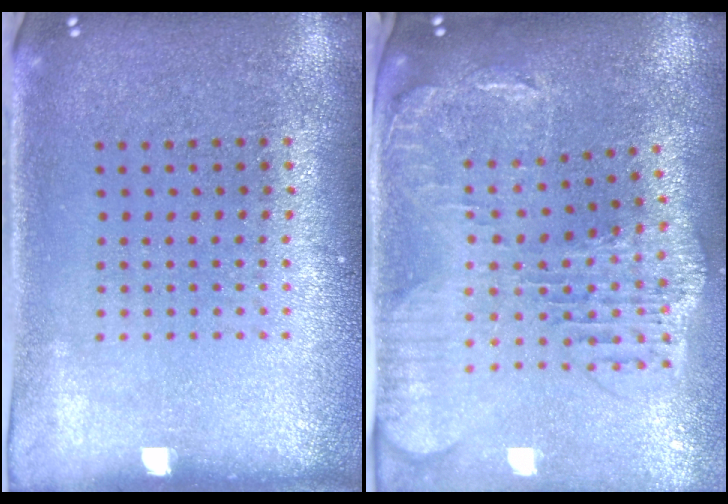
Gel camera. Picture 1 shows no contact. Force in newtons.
{"total": 2.1, "press": 1.9, "slide": 0.9}